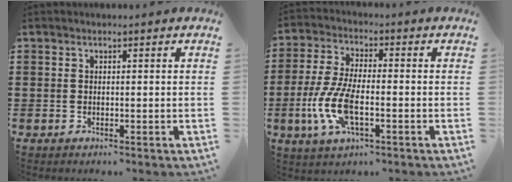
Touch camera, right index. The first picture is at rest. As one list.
[{"total": 9.0, "force": [-2.6, 3.6, 7.8], "torque": [-0.186, -0.017, -0.051]}]